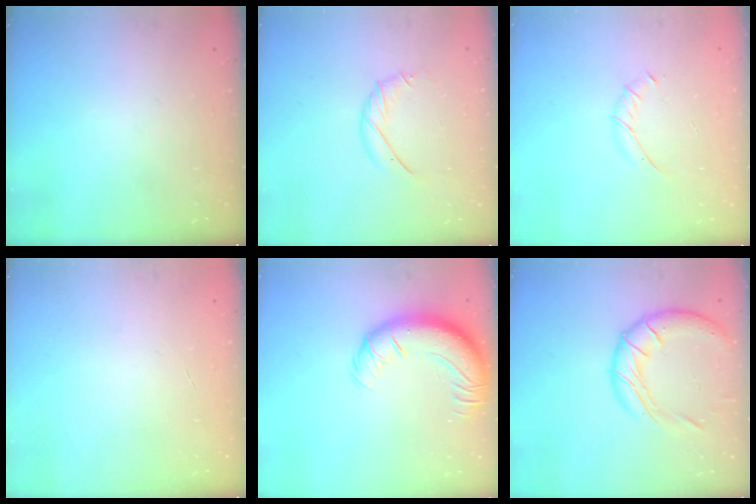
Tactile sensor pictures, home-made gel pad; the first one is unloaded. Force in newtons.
{"total": 6.8, "press": 6.8, "slide": 0.4}
{"total": 3.8, "press": 3.7, "slide": 0.8}
{"total": 0.0}
{"total": 13.9, "press": 13.5, "slide": 3.3}
{"total": 16.9, "press": 16.6, "slide": 3.2}